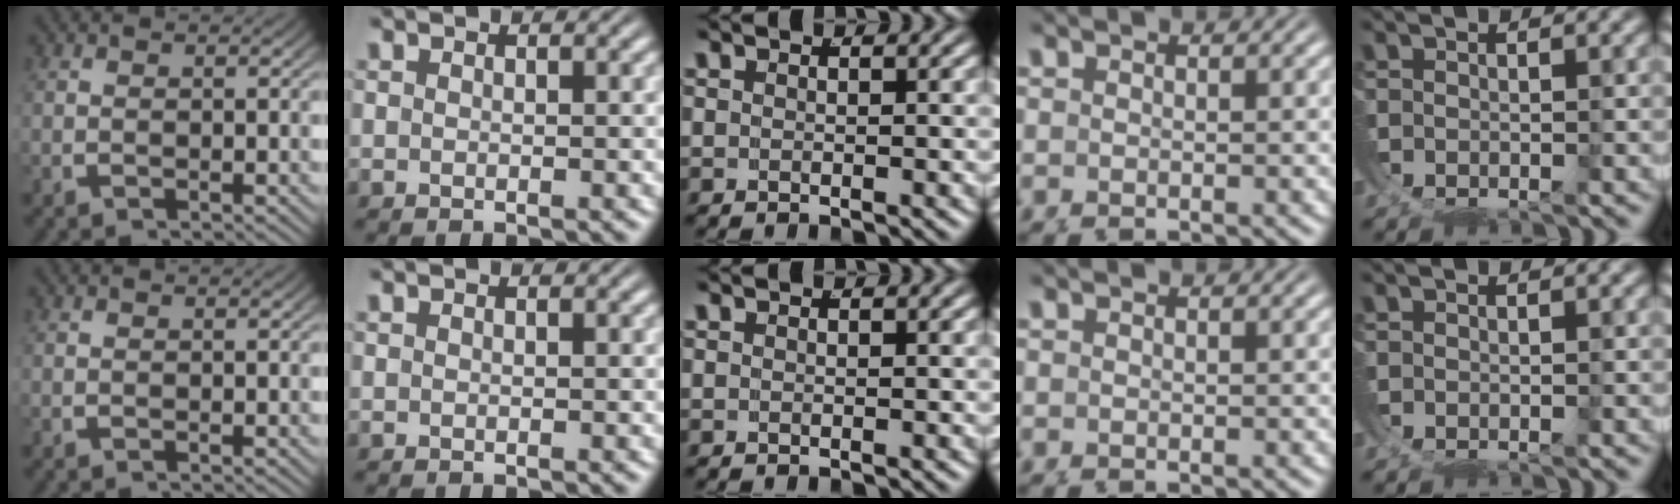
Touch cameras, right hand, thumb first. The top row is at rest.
{}